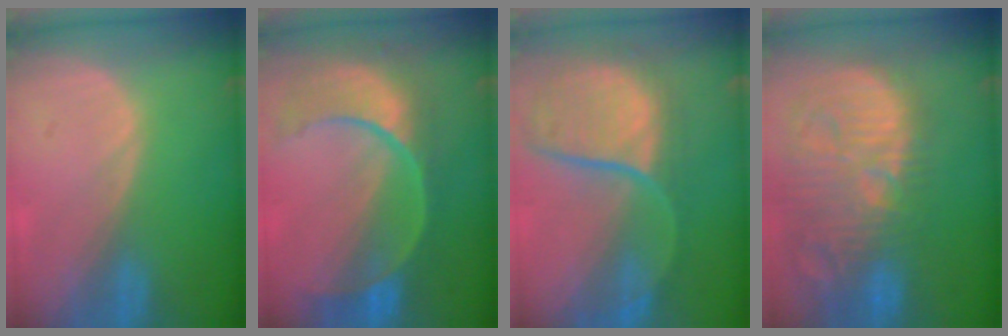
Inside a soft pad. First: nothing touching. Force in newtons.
{"total": 11.1, "press": 9.4, "slide": 5.9}
{"total": 11.6, "press": 9.9, "slide": 6.1}
{"total": 15.2, "press": 13.2, "slide": 7.4}